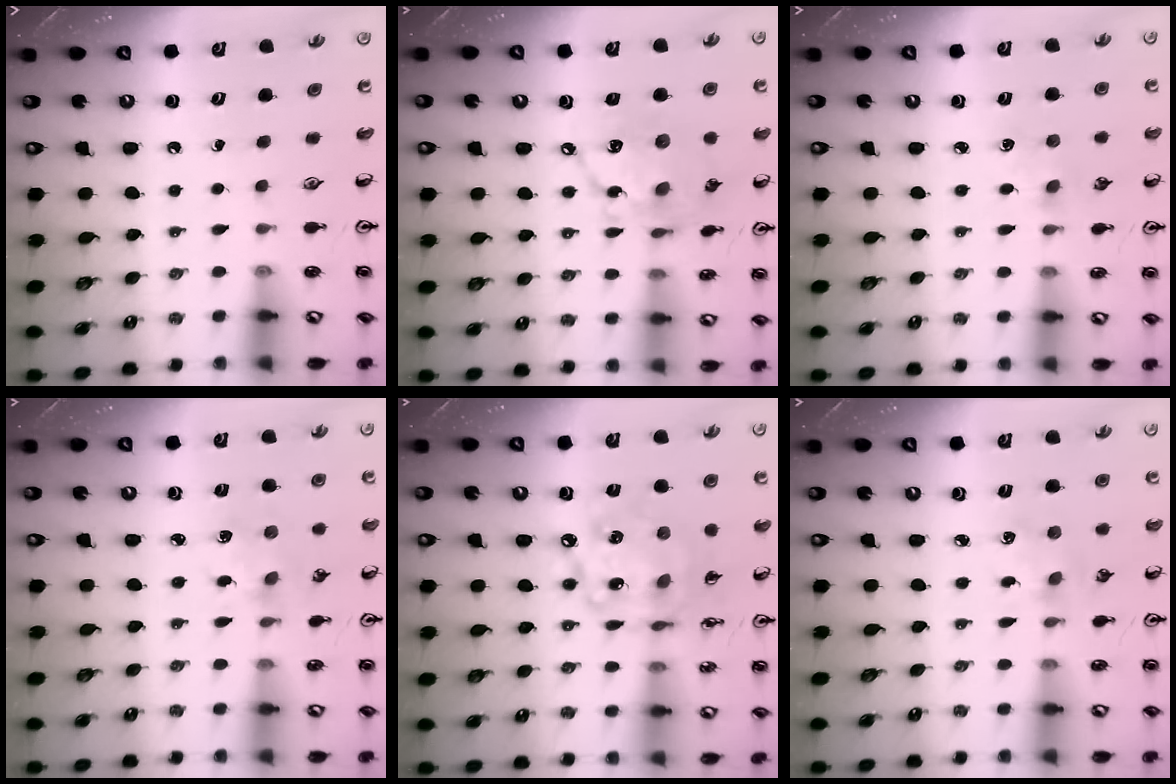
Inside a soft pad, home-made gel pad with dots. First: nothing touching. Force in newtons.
{"total": 13.5, "press": 13.4, "slide": 0.8}
{"total": 2.2, "press": 2.2, "slide": 0.4}
{"total": 2.3, "press": 2.3, "slide": 0.3}
{"total": 13.8, "press": 13.8, "slide": 1.2}
{"total": 1.7, "press": 1.7, "slide": 0.4}